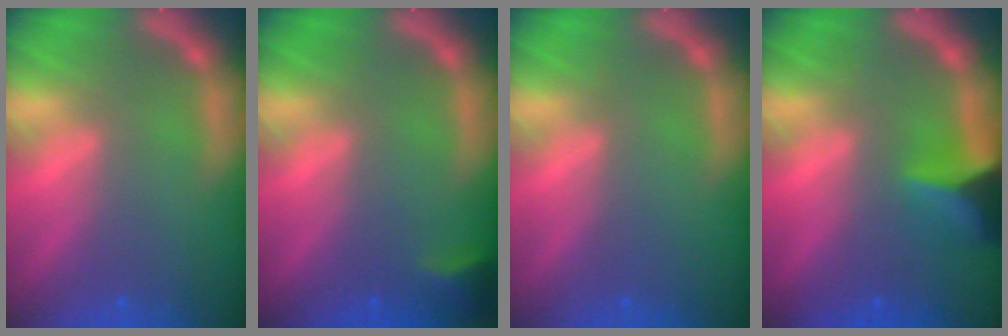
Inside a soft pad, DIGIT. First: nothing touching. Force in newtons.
{"total": 1.9}
{"total": 0.0}
{"total": 5.0}